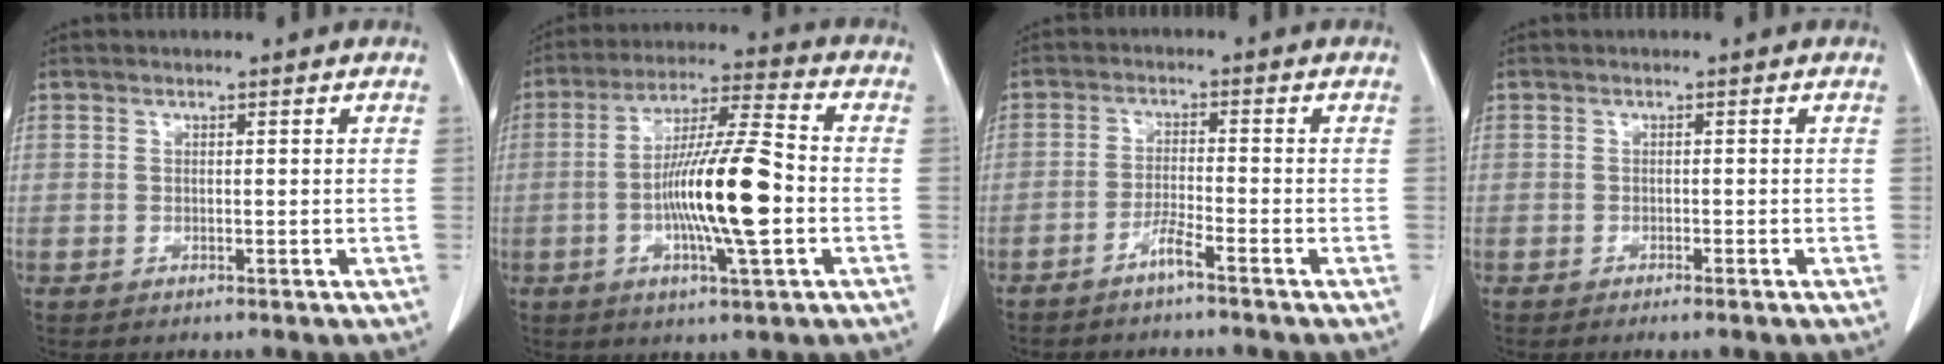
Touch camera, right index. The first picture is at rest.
{"total": 14.1, "force": [-2.6, 1.0, 13.8], "torque": [-0.252, -0.001, -0.049]}
{"total": 2.9, "force": [-2.3, -0.4, 1.7], "torque": [-0.037, -0.002, -0.047]}
{"total": 1.2, "force": [-0.9, 0.0, 0.8], "torque": [-0.015, -0.002, -0.013]}